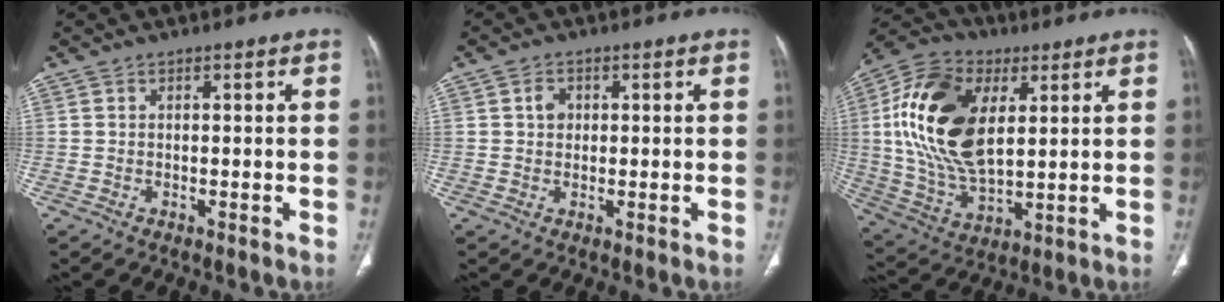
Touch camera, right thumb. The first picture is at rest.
{"total": 2.3, "force": [0.5, 1.9, 1.2], "torque": [-0.012, 0.002, 0.009]}
{"total": 21.4, "force": [4.9, 12.1, 16.9], "torque": [-0.316, -0.009, 0.087]}